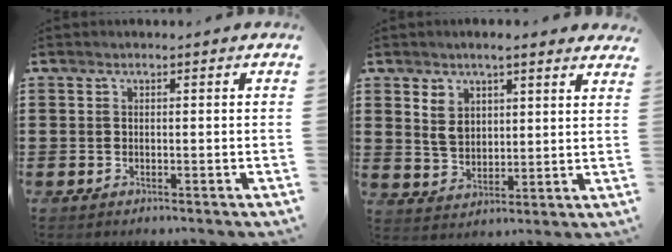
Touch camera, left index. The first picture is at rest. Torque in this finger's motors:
{"motor_torque": [1.69, -0.45, 0.70, 0.16]}